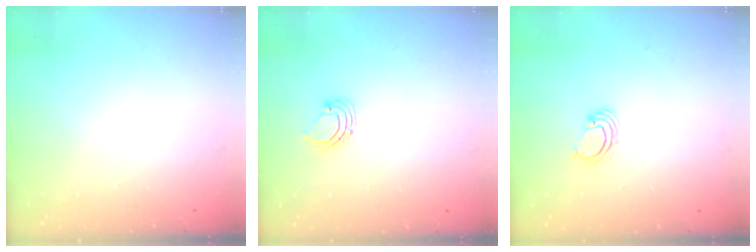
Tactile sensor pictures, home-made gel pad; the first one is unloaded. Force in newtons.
{"total": 2.9, "press": 2.9, "slide": 0.2}
{"total": 2.6, "press": 2.6, "slide": 0.3}